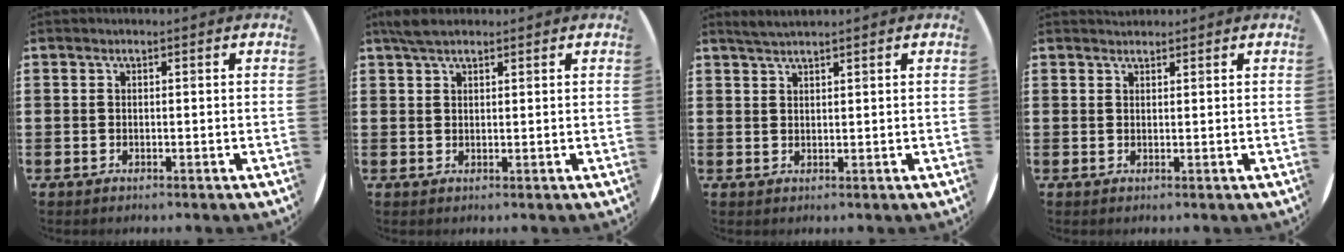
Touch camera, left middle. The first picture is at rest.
{"total": 2.9, "force": [2.3, 1.0, 1.5], "torque": [-0.035, 0.007, 0.044]}
{"total": 1.8, "force": [1.7, 0.0, 0.7], "torque": [-0.015, 0.000, 0.033]}
{"total": 1.0, "force": [1.0, 0.1, 0.0], "torque": [0.000, 0.001, 0.019]}